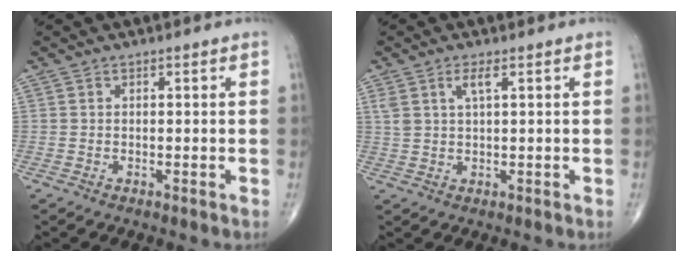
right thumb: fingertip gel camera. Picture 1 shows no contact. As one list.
[{"total": 3.2, "force": [1.5, 0.8, 2.7], "torque": [-0.061, 0.000, 0.034]}]